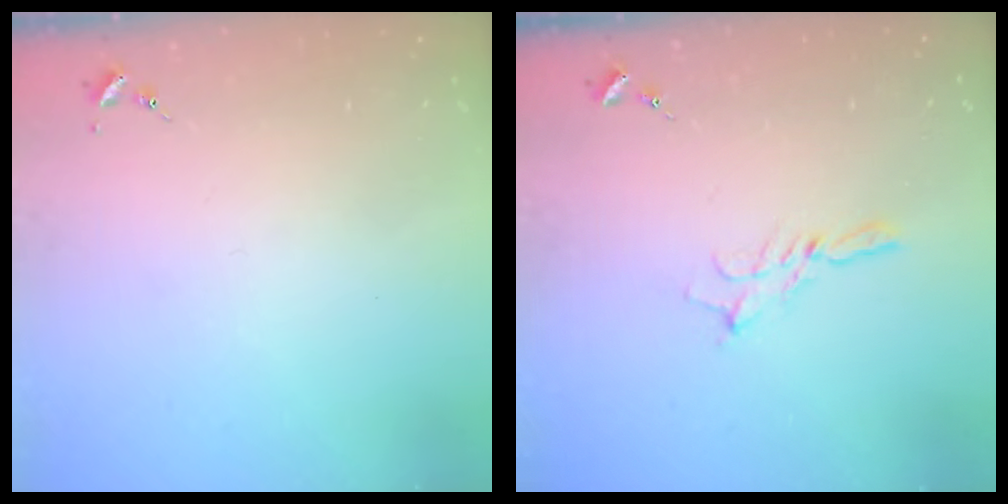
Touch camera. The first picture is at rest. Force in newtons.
{"total": 5.6, "press": 5.6, "slide": 0.2}